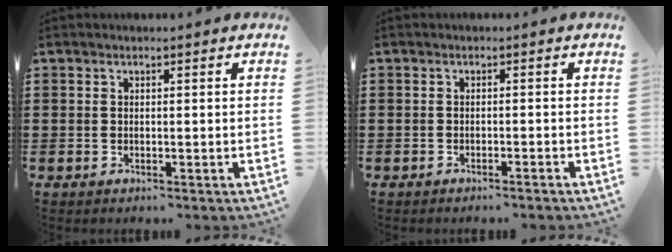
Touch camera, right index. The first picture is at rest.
{"total": 0.9, "force": [-0.8, -0.2, 0.3], "torque": [-0.006, 0.000, -0.016]}